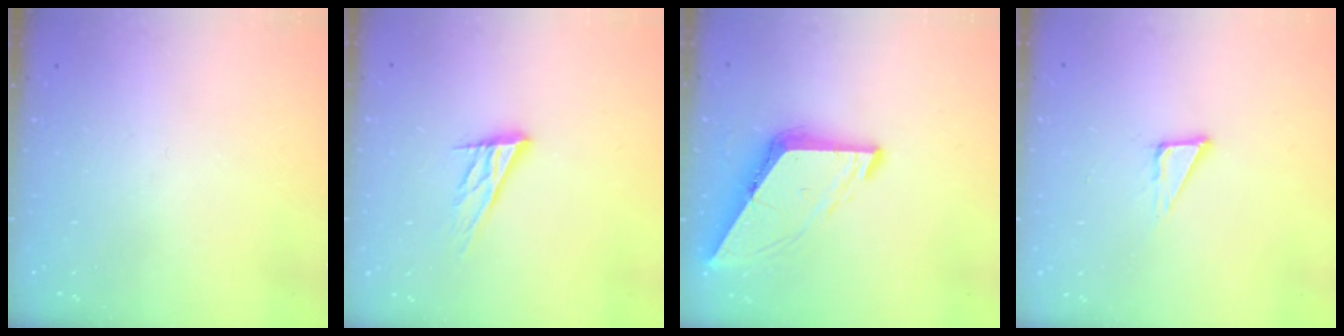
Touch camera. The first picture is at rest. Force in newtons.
{"total": 12.7, "press": 12.4, "slide": 2.8}
{"total": 8.6, "press": 8.5, "slide": 1.1}
{"total": 5.9, "press": 5.8, "slide": 1.3}